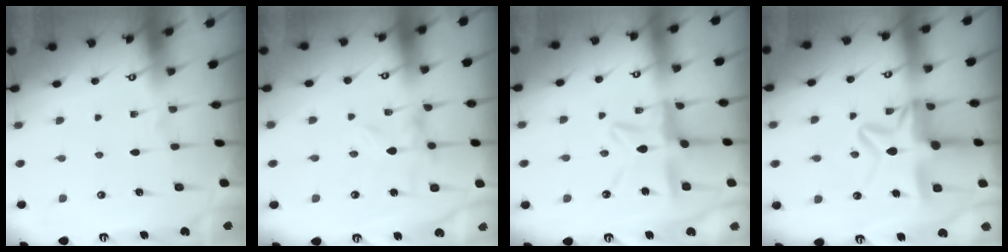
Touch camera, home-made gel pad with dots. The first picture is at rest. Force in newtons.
{"total": 0.0}
{"total": 10.7, "press": 10.7, "slide": 1.1}
{"total": 11.9, "press": 11.8, "slide": 1.2}